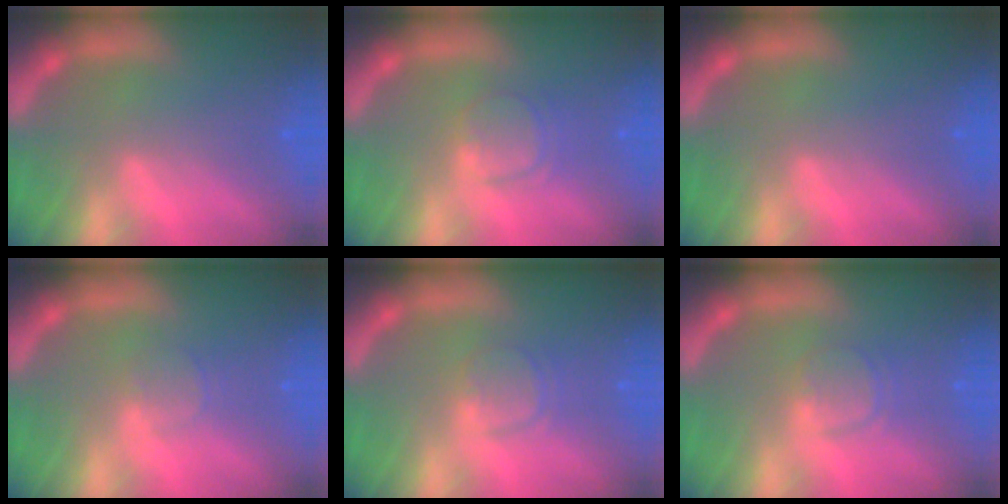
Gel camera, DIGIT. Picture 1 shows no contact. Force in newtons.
{"total": 3.0}
{"total": 0.0}
{"total": 1.4}
{"total": 2.4}
{"total": 2.4}